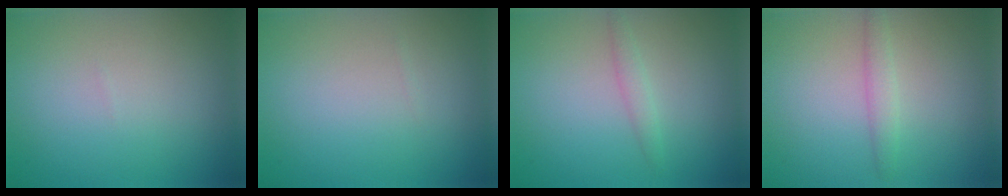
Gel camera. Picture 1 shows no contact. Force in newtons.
{"total": 0.0}
{"total": 1.2, "press": 1.2, "slide": 0.1}
{"total": 1.5, "press": 1.5, "slide": 0.1}